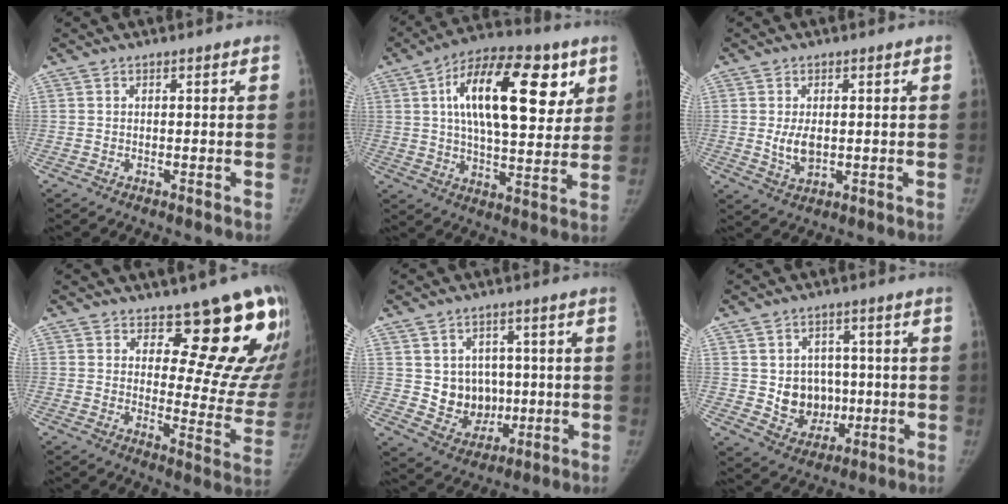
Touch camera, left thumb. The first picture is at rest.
{"total": 22.3, "force": [7.6, 10.5, 18.1], "torque": [-0.256, -0.006, 0.116]}
{"total": 4.7, "force": [0.0, 2.7, 3.8], "torque": [-0.067, -0.010, 0.007]}
{"total": 16.9, "force": [11.8, 7.2, 9.8], "torque": [-0.062, -0.095, 0.136]}
{"total": 9.3, "force": [0.4, 8.0, 4.7], "torque": [-0.025, -0.005, 0.025]}
{"total": 9.2, "force": [-0.2, 8.0, 4.6], "torque": [-0.023, 0.001, 0.014]}